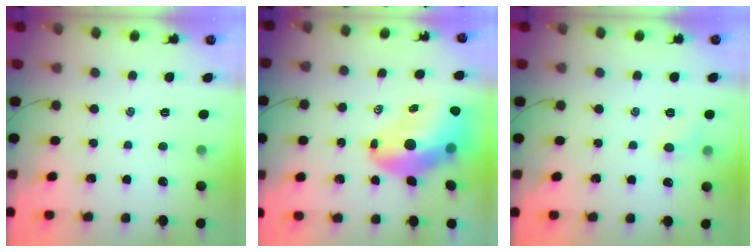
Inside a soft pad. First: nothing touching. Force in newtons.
{"total": 12.4, "press": 11.9, "slide": 3.5}
{"total": 4.7, "press": 4.4, "slide": 1.5}